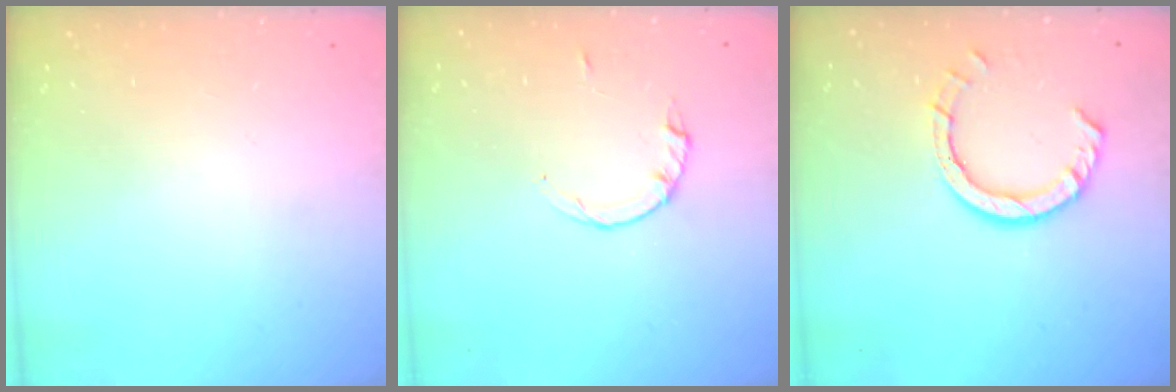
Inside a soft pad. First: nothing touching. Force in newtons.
{"total": 2.2, "press": 2.1, "slide": 0.3}
{"total": 8.0, "press": 7.9, "slide": 0.9}